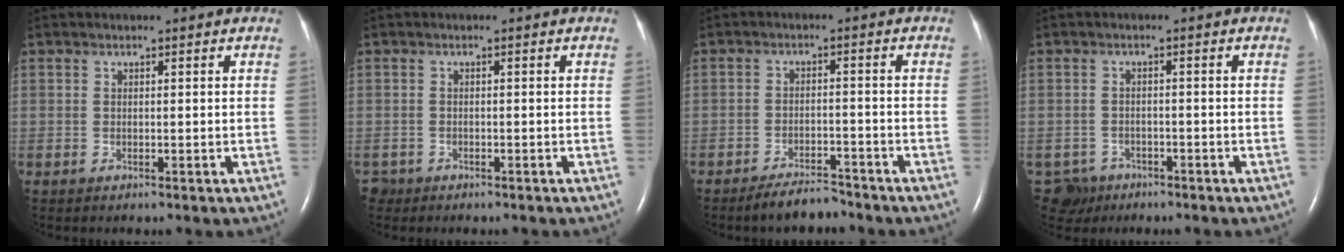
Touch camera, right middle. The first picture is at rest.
{"total": 1.5, "force": [-1.1, 1.0, -0.1], "torque": [-0.006, 0.003, -0.017]}
{"total": 4.4, "force": [-4.1, 1.0, 1.4], "torque": [-0.031, -0.007, -0.069]}
{"total": 3.7, "force": [-2.5, 2.7, -0.5], "torque": [0.008, 0.006, -0.040]}